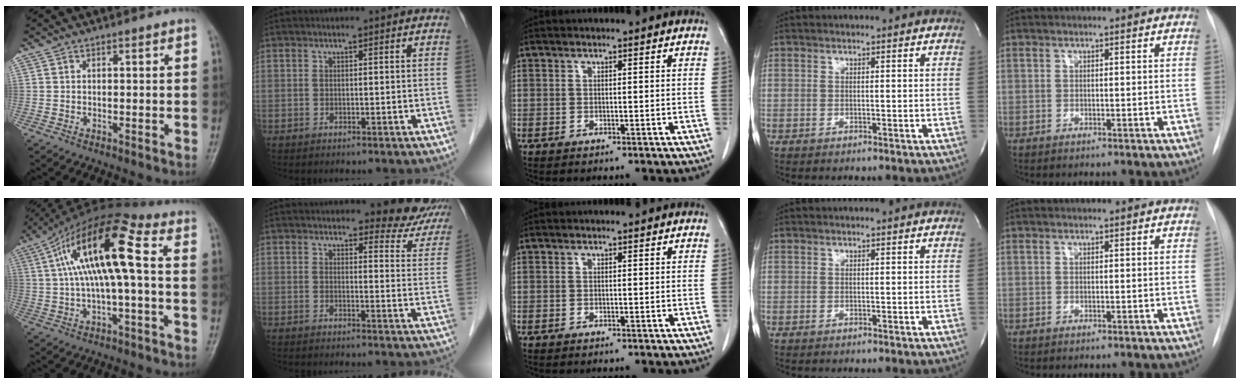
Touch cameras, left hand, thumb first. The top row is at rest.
{"thumb": {"total": 14.7, "force": [1.7, 4.0, 14.0], "torque": [-0.269, 0.045, 0.024]}, "index": {"total": 9.7, "force": [9.0, 2.2, 3.0], "torque": [-0.007, -0.032, 0.078]}}